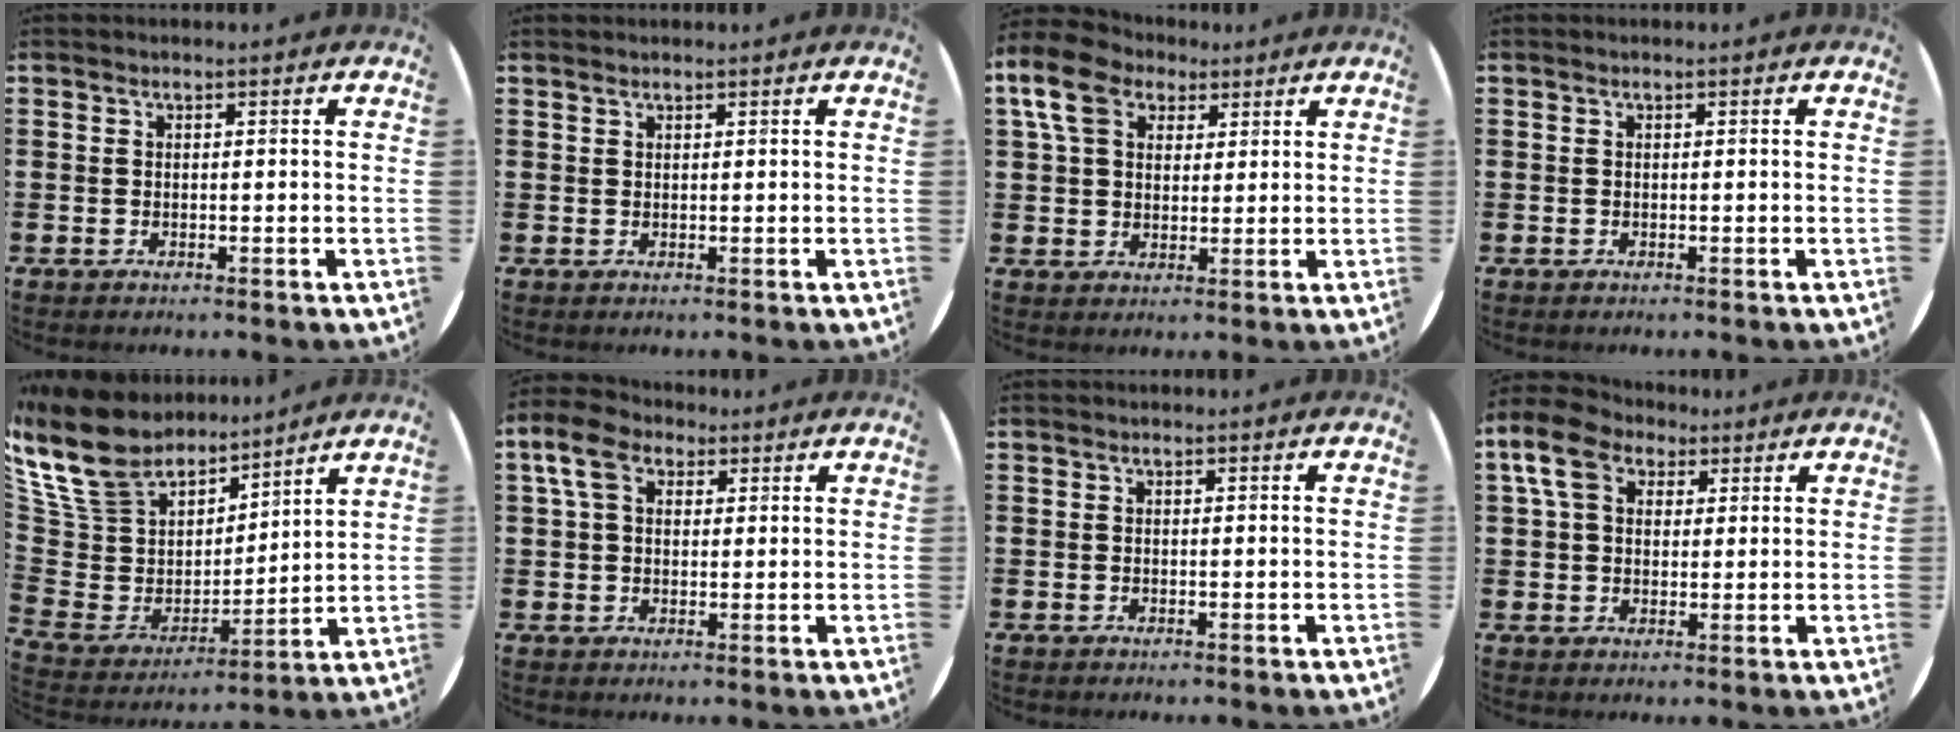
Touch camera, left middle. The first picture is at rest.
{"total": 0.5, "force": [0.5, 0.1, -0.1], "torque": [0.002, 0.003, 0.009]}
{"total": 7.4, "force": [4.4, 5.1, 3.1], "torque": [-0.075, 0.011, 0.082]}
{"total": 0.0}
{"total": 13.6, "force": [10.8, 7.1, 4.1], "torque": [-0.154, -0.064, 0.201]}
{"total": 6.0, "force": [3.4, 3.9, 3.1], "torque": [-0.073, 0.017, 0.063]}
{"total": 0.0}
{"total": 6.9, "force": [3.9, 4.8, 3.1], "torque": [-0.071, 0.014, 0.071]}